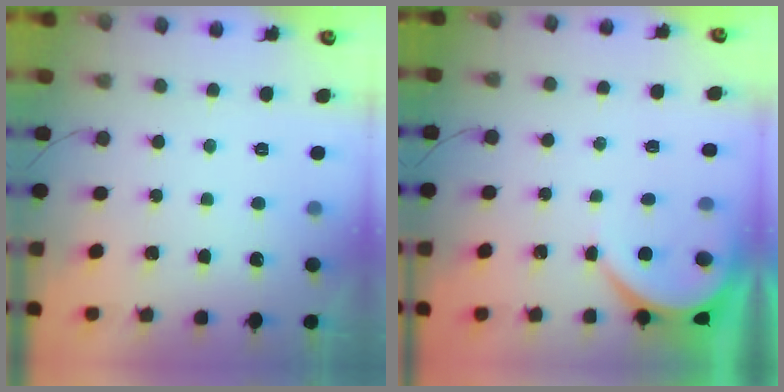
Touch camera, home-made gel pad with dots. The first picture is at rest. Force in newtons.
{"total": 3.9, "press": 3.9, "slide": 0.5}